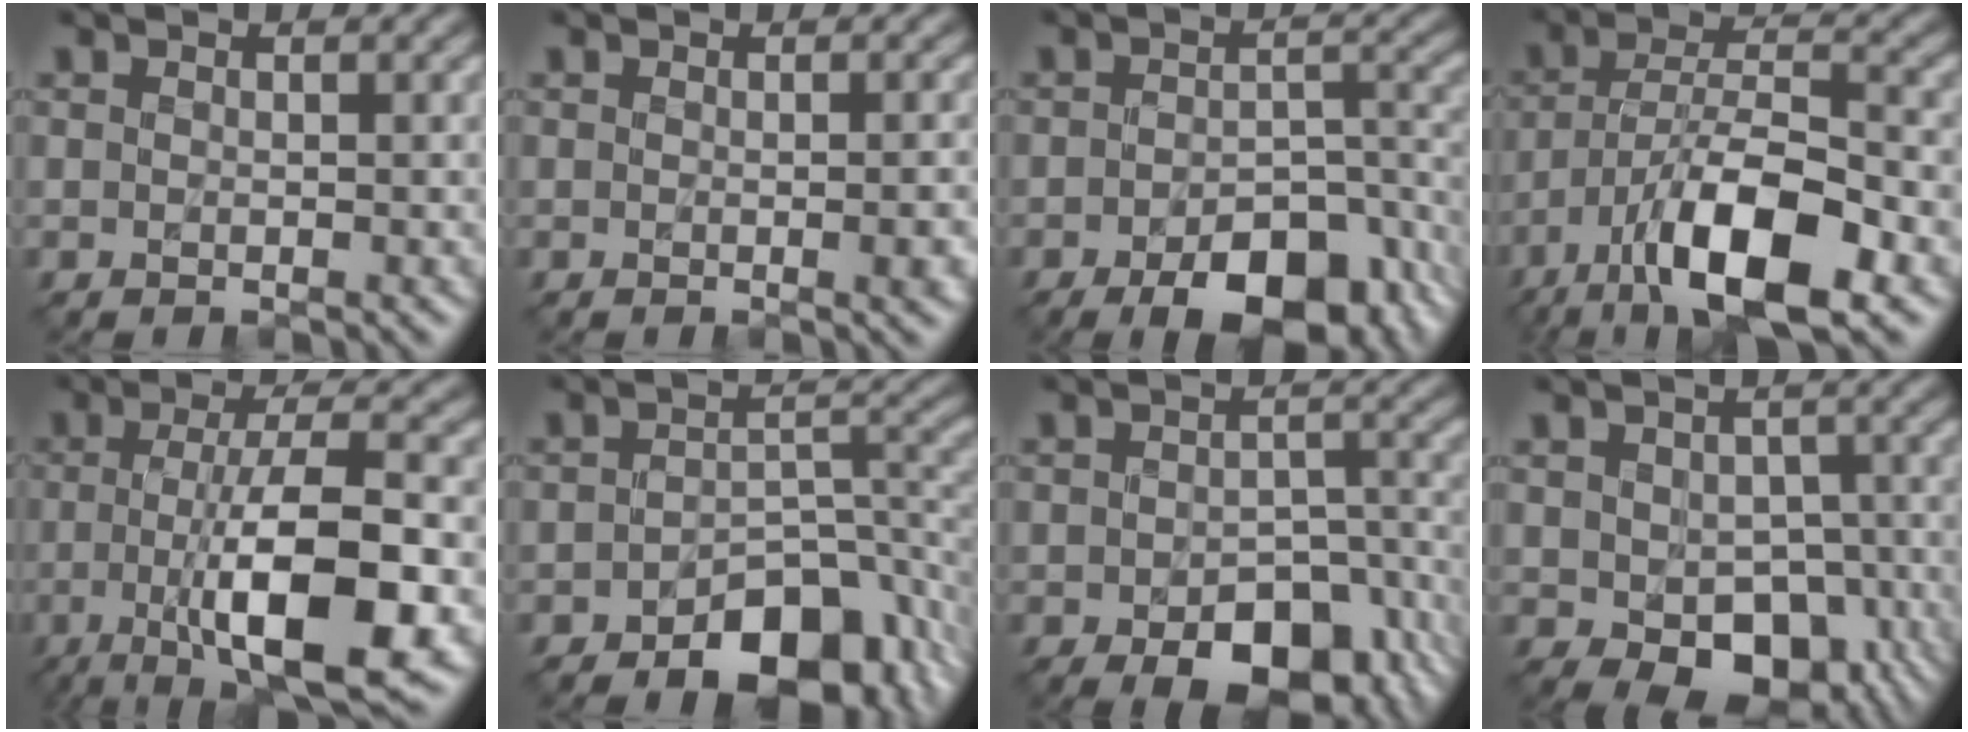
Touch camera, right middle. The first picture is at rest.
{"total": 1.6, "force": [-0.4, 0.3, 1.5], "torque": [-0.021, -0.001, -0.005]}
{"total": 10.4, "force": [-6.1, 4.9, 6.9], "torque": [-0.089, -0.017, -0.082]}
{"total": 10.7, "force": [-5.5, 3.3, 8.5], "torque": [-0.145, 0.012, -0.099]}
{"total": 11.5, "force": [-2.4, 3.1, 10.9], "torque": [-0.169, -0.002, -0.041]}
{"total": 7.9, "force": [-4.2, 4.1, 5.3], "torque": [-0.064, -0.002, -0.067]}
{"total": 9.9, "force": [-5.3, 5.3, 6.5], "torque": [-0.088, -0.025, -0.065]}
{"total": 8.3, "force": [-3.0, 5.3, 5.6], "torque": [-0.085, -0.019, -0.034]}